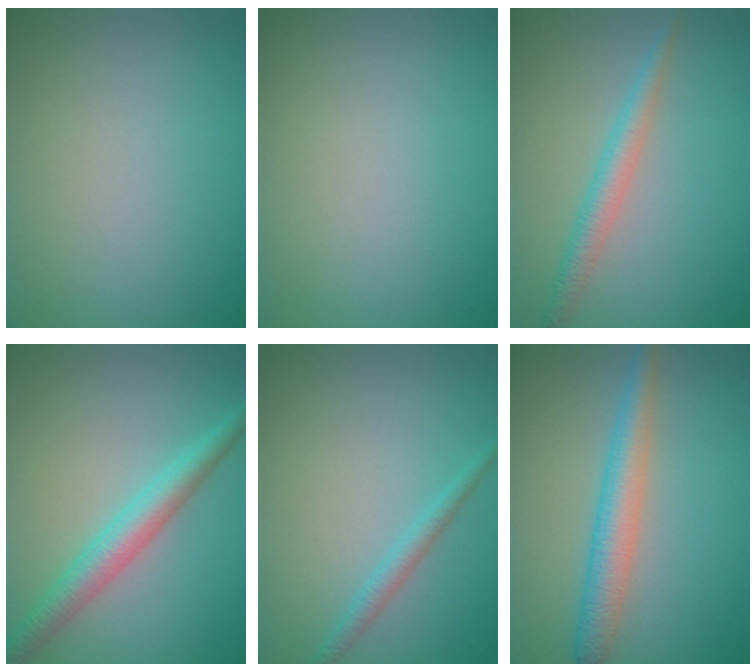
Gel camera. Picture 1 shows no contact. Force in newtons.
{"total": 0.0}
{"total": 2.4, "press": 2.4, "slide": 0.0}
{"total": 3.7, "press": 3.7, "slide": 0.1}
{"total": 1.5, "press": 1.5, "slide": 0.1}
{"total": 3.8, "press": 3.8, "slide": 0.1}